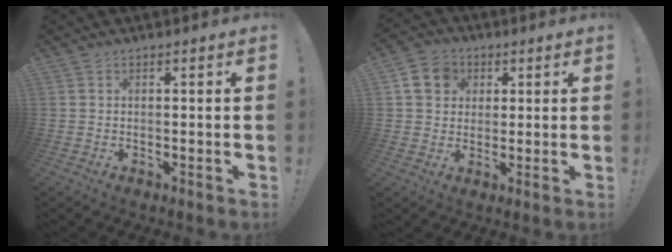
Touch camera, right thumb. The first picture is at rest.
{"total": 9.3, "force": [3.3, 7.9, 3.7], "torque": [-0.061, 0.001, 0.069]}